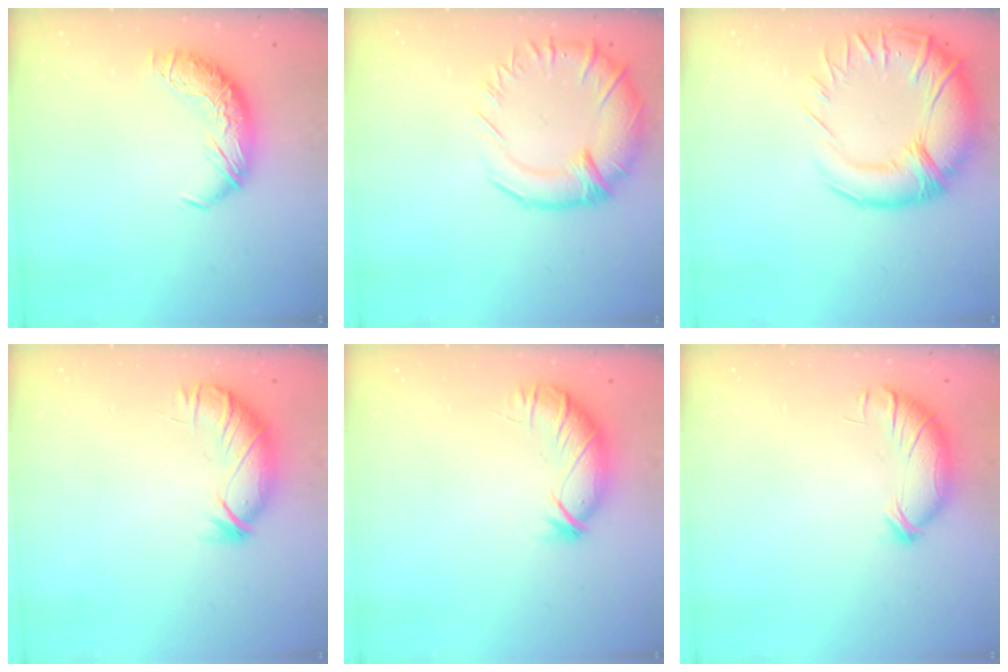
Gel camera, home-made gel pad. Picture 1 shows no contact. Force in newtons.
{"total": 5.6, "press": 3.8, "slide": 4.1}
{"total": 11.3, "press": 10.0, "slide": 5.3}
{"total": 3.8, "press": 3.5, "slide": 1.5}
{"total": 3.6, "press": 3.5, "slide": 0.8}
{"total": 3.5, "press": 3.3, "slide": 1.3}